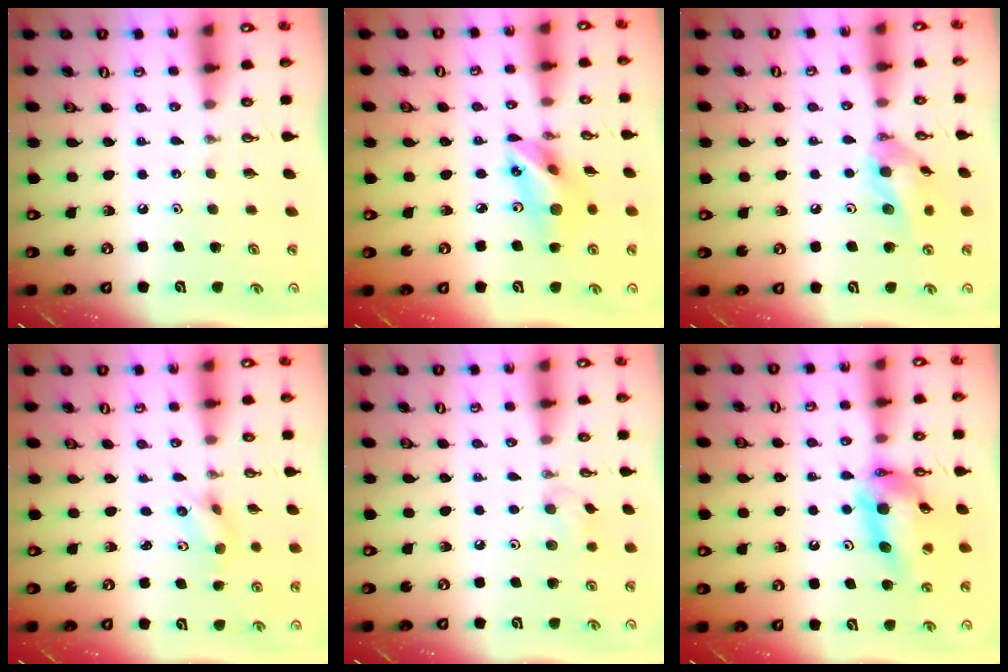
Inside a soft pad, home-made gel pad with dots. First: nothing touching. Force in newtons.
{"total": 14.8, "press": 14.5, "slide": 3.1}
{"total": 12.2, "press": 12.0, "slide": 2.0}
{"total": 2.6, "press": 2.4, "slide": 1.0}
{"total": 6.0, "press": 5.7, "slide": 1.9}
{"total": 14.4, "press": 14.3, "slide": 1.2}